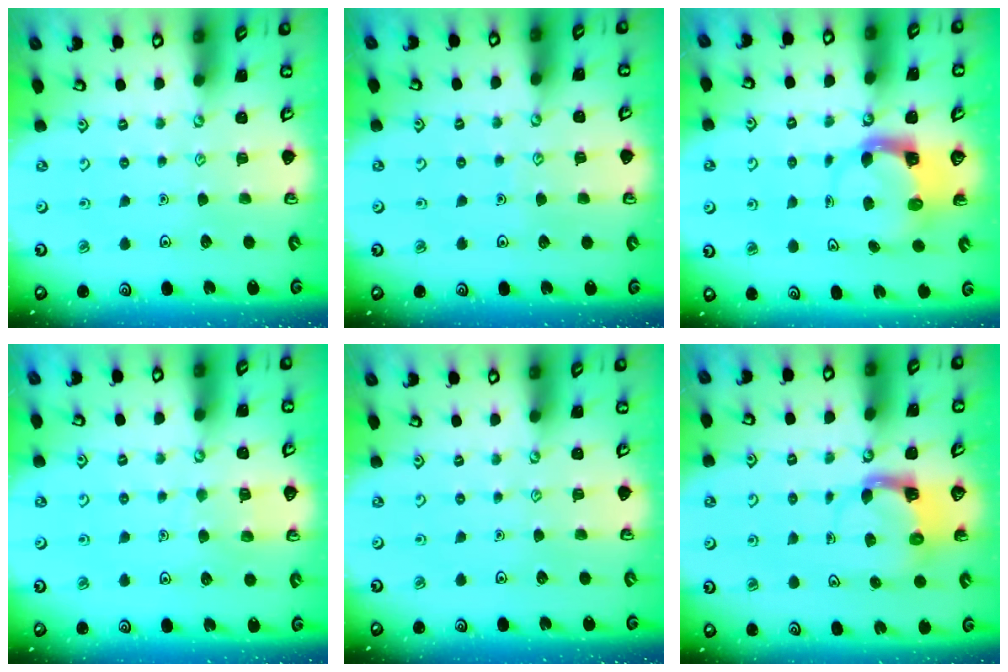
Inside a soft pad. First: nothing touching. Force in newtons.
{"total": 3.3, "press": 3.3, "slide": 0.2}
{"total": 3.6, "press": 3.6, "slide": 0.5}
{"total": 4.6, "press": 4.6, "slide": 0.4}
{"total": 0.0}
{"total": 3.7, "press": 3.7, "slide": 0.6}